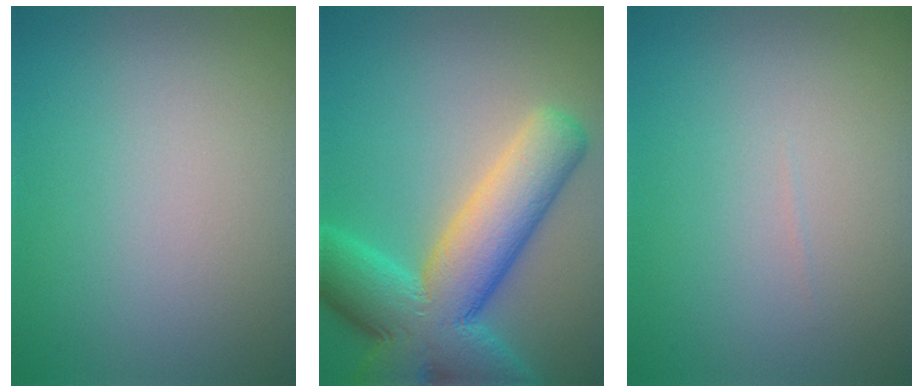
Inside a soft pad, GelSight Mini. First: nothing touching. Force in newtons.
{"total": 11.6, "press": 11.6, "slide": 0.4}
{"total": 0.0}